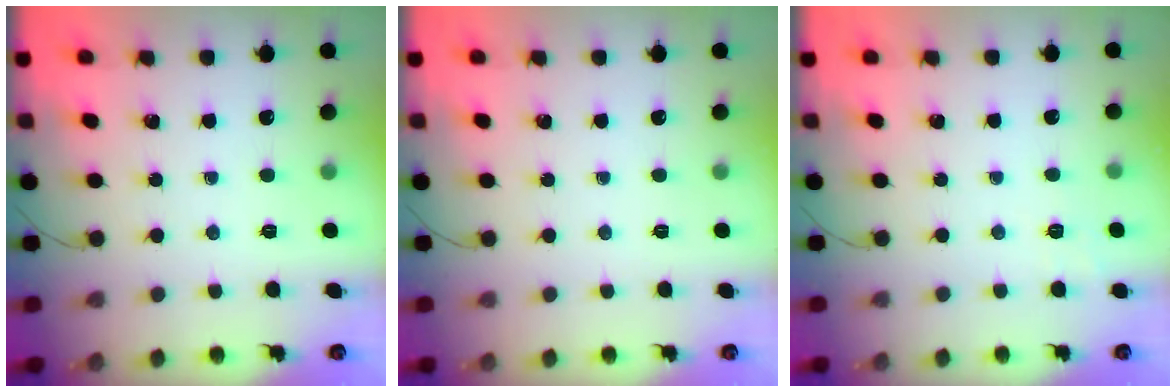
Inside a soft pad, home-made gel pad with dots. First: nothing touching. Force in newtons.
{"total": 0.0}
{"total": 1.5, "press": 0.4, "slide": 1.4}